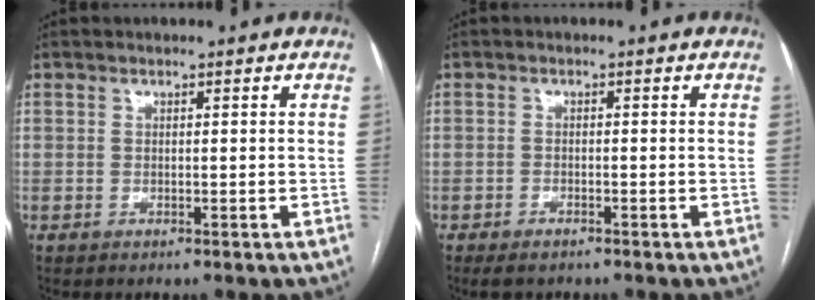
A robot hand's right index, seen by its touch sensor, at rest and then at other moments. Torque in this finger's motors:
{"motor_torque": [0.02, -0.07, 0.03, -0.04]}